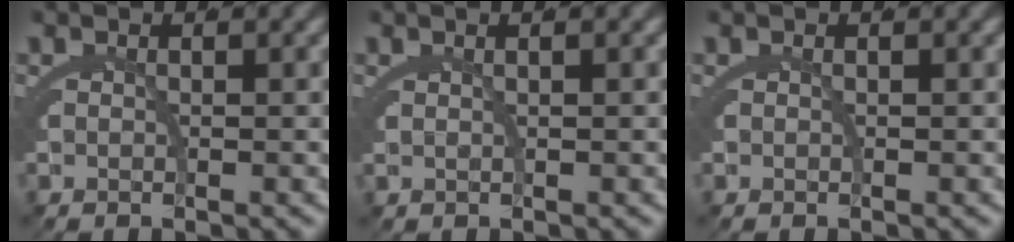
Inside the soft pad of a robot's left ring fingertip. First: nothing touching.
{"total": 1.3, "force": [0.7, -0.7, 0.8], "torque": [-0.007, 0.005, 0.015]}
{"total": 0.0}